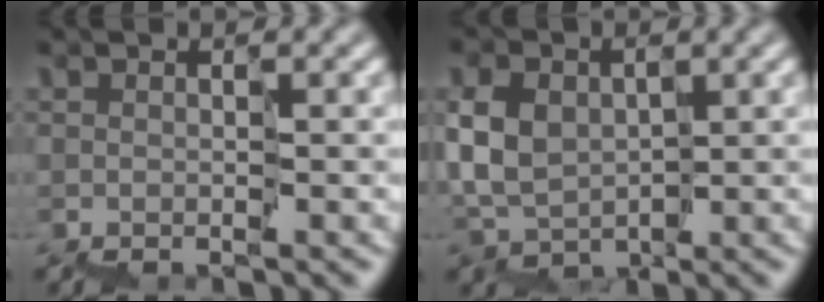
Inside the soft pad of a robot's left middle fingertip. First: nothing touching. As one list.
[{"total": 3.2, "force": [0.4, 2.7, 1.6], "torque": [-0.043, 0.011, 0.000]}]